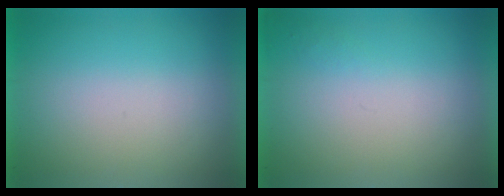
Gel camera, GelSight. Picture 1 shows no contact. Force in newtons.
{"total": 1.1}